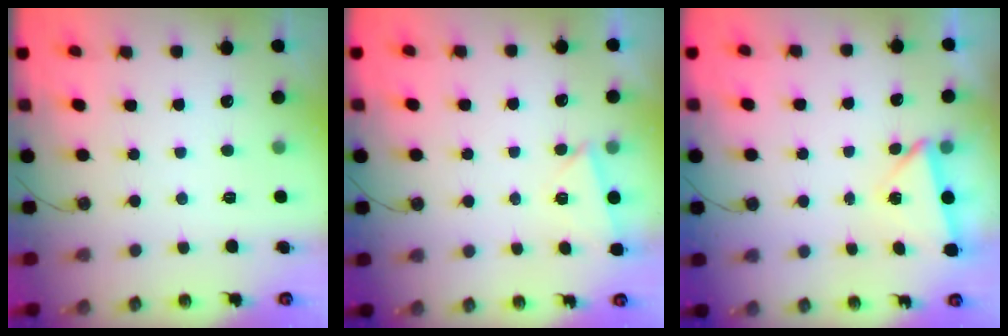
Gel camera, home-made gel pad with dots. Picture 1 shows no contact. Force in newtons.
{"total": 3.7, "press": 2.8, "slide": 2.4}
{"total": 2.7, "press": 0.8, "slide": 2.6}